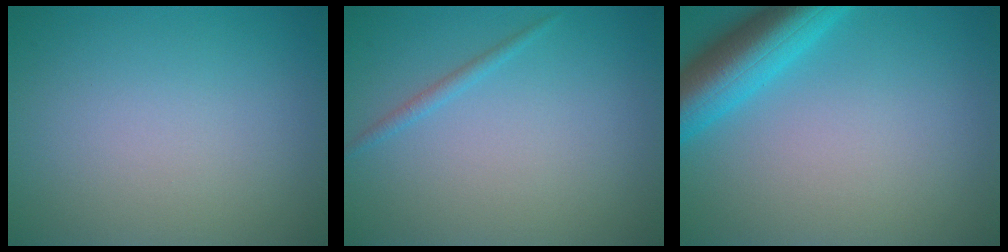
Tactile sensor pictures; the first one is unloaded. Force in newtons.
{"total": 0.9, "press": 0.9, "slide": 0.2}
{"total": 6.6, "press": 6.5, "slide": 0.5}